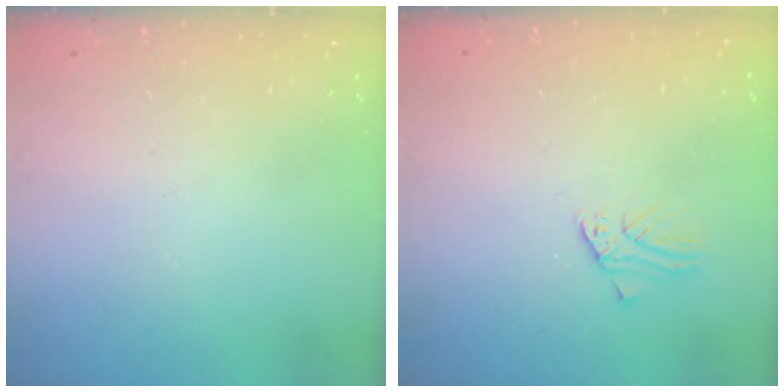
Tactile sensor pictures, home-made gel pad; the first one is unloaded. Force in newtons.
{"total": 1.1, "press": 1.1, "slide": 0.0}